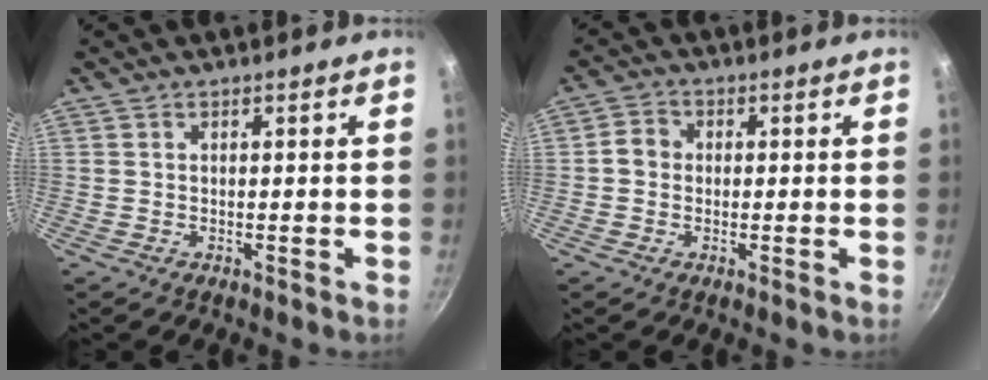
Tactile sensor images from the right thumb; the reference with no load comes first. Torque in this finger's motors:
{"motor_torque": [0.72, 0.66, 0.63, -0.50, -0.01]}